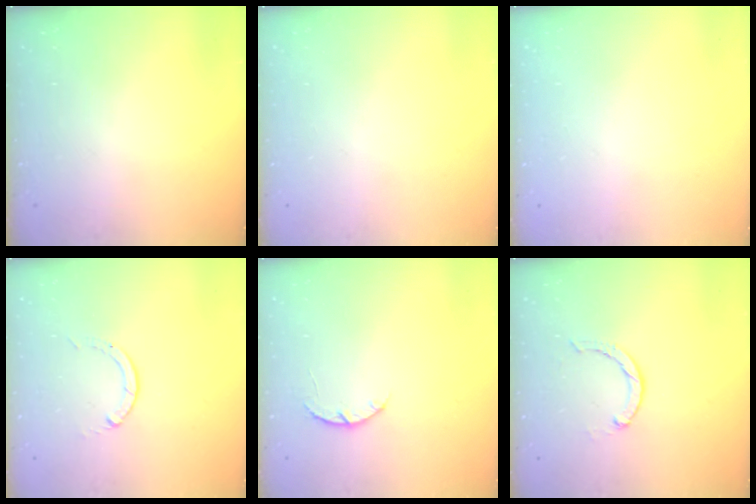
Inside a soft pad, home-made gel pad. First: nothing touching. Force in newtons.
{"total": 0.0}
{"total": 2.6, "press": 2.6, "slide": 0.2}
{"total": 0.0}
{"total": 3.4, "press": 3.4, "slide": 0.6}
{"total": 1.7, "press": 1.6, "slide": 0.3}